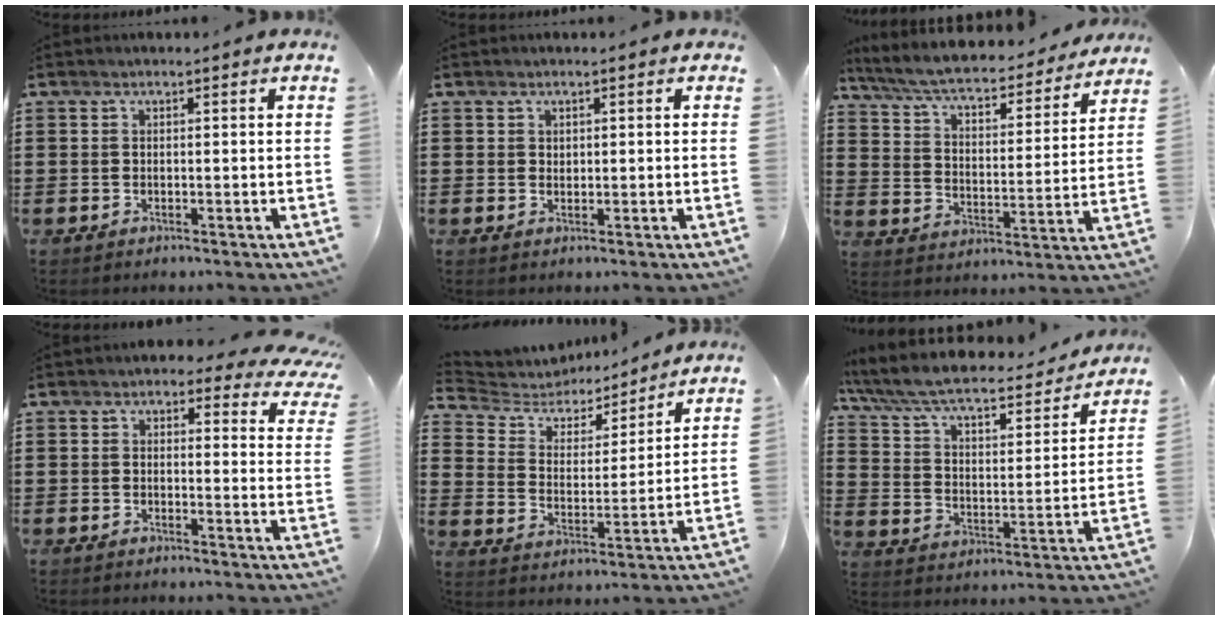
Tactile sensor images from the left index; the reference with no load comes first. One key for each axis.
{"total": 1.0, "fx": 0.6, "fy": 0.7, "fz": 0.1, "tx": -0.005, "ty": 0.005, "tz": 0.012}
{"total": 6.3, "fx": 5.7, "fy": 0.7, "fz": 2.6, "tx": -0.078, "ty": -0.041, "tz": 0.092}
{"total": 3.1, "fx": 2.1, "fy": 1.9, "fz": 1.3, "tx": -0.021, "ty": -0.007, "tz": 0.033}
{"total": 4.5, "fx": 4.1, "fy": 1.9, "fz": 0.6, "tx": -0.044, "ty": -0.026, "tz": 0.062}
{"total": 6.9, "fx": 6.1, "fy": 0.9, "fz": 3.1, "tx": -0.088, "ty": -0.047, "tz": 0.098}